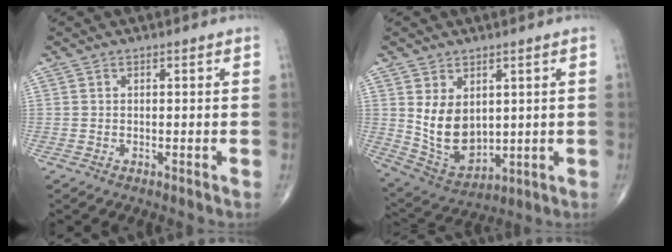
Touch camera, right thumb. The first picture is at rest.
{"total": 10.6, "force": [1.9, 7.3, 7.5], "torque": [-0.110, -0.021, 0.062]}